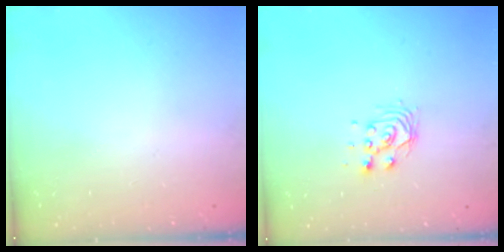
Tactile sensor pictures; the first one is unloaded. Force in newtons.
{"total": 5.9, "press": 5.9, "slide": 0.2}